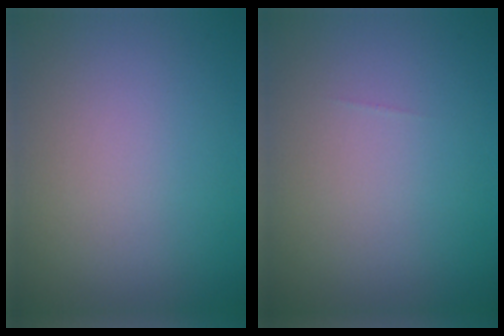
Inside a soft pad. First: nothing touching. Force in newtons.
{"total": 0.0}